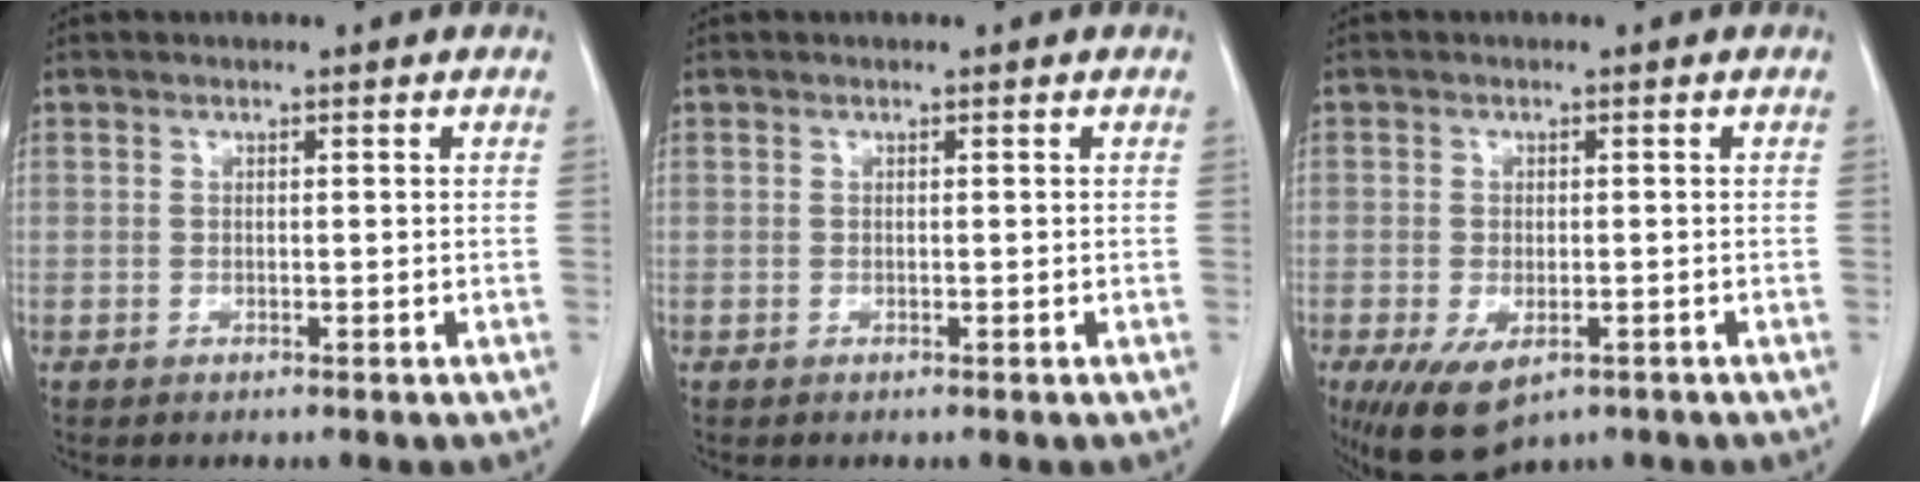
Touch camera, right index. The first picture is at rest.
{"total": 0.0}
{"total": 8.0, "force": [-4.5, 3.8, 5.4], "torque": [-0.095, -0.015, -0.066]}